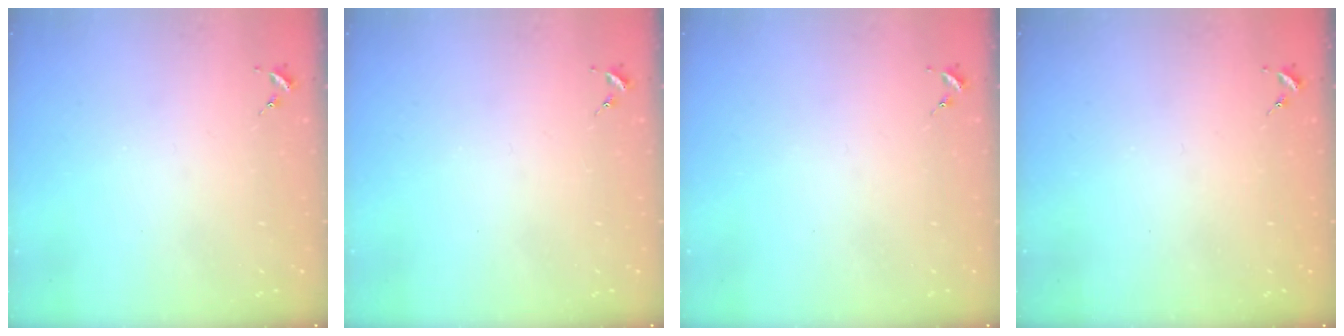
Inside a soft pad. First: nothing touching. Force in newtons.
{"total": 0.0}
{"total": 0.0}
{"total": 0.7, "press": 0.7, "slide": 0.0}